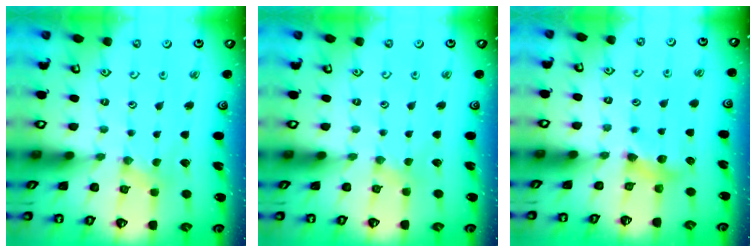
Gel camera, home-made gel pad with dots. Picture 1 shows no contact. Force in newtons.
{"total": 1.3, "press": 1.3, "slide": 0.2}
{"total": 5.8, "press": 5.8, "slide": 0.1}